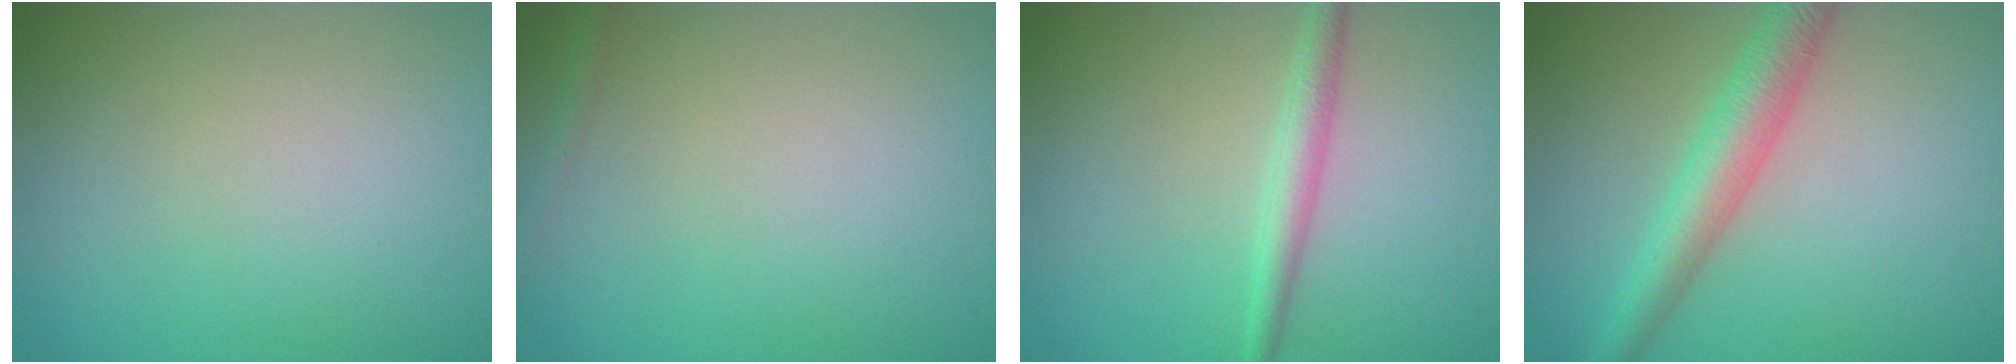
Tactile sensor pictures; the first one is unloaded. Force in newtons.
{"total": 0.7, "press": 0.7, "slide": 0.0}
{"total": 2.2, "press": 2.2, "slide": 0.1}
{"total": 4.4, "press": 4.4, "slide": 0.1}